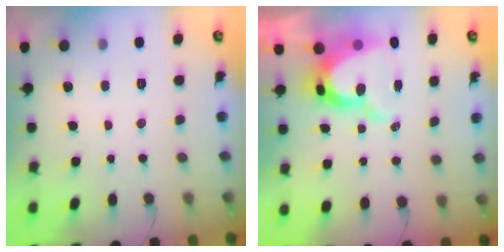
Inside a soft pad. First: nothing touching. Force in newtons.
{"total": 11.1, "press": 11.1, "slide": 0.8}